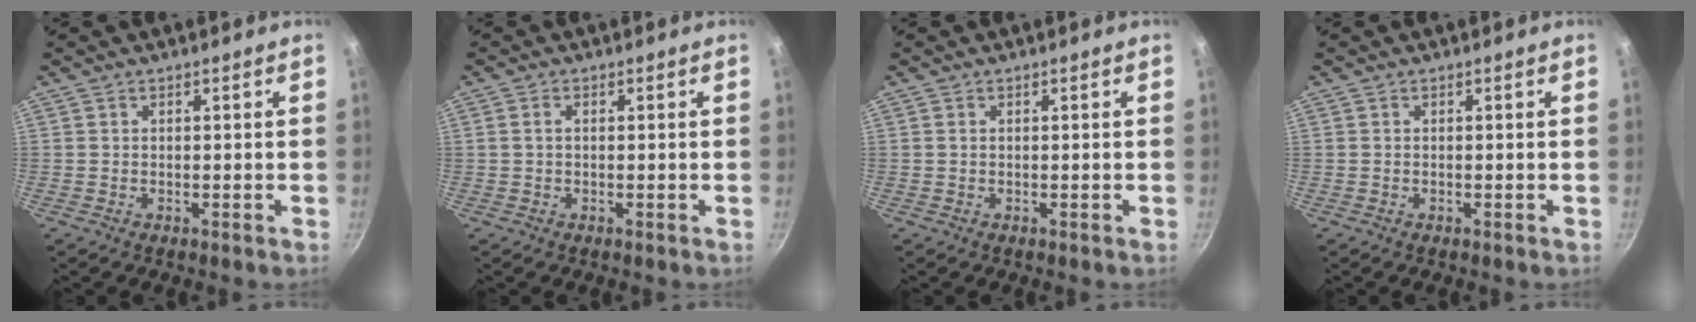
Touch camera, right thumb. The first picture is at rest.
{"total": 1.2, "force": [0.1, 0.8, 1.0], "torque": [-0.020, 0.005, 0.001]}
{"total": 0.0}
{"total": 0.0}